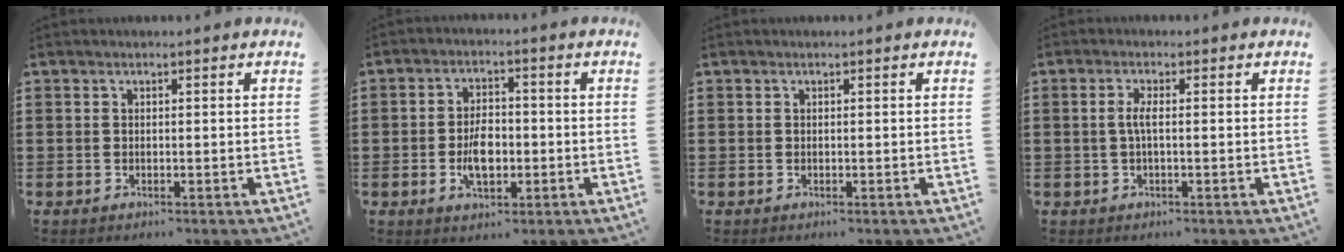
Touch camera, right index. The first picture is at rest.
{"total": 5.4, "force": [-1.1, 3.1, 4.3], "torque": [-0.083, -0.002, -0.024]}
{"total": 0.0}
{"total": 2.4, "force": [-0.3, 0.4, 2.4], "torque": [-0.060, -0.006, -0.011]}